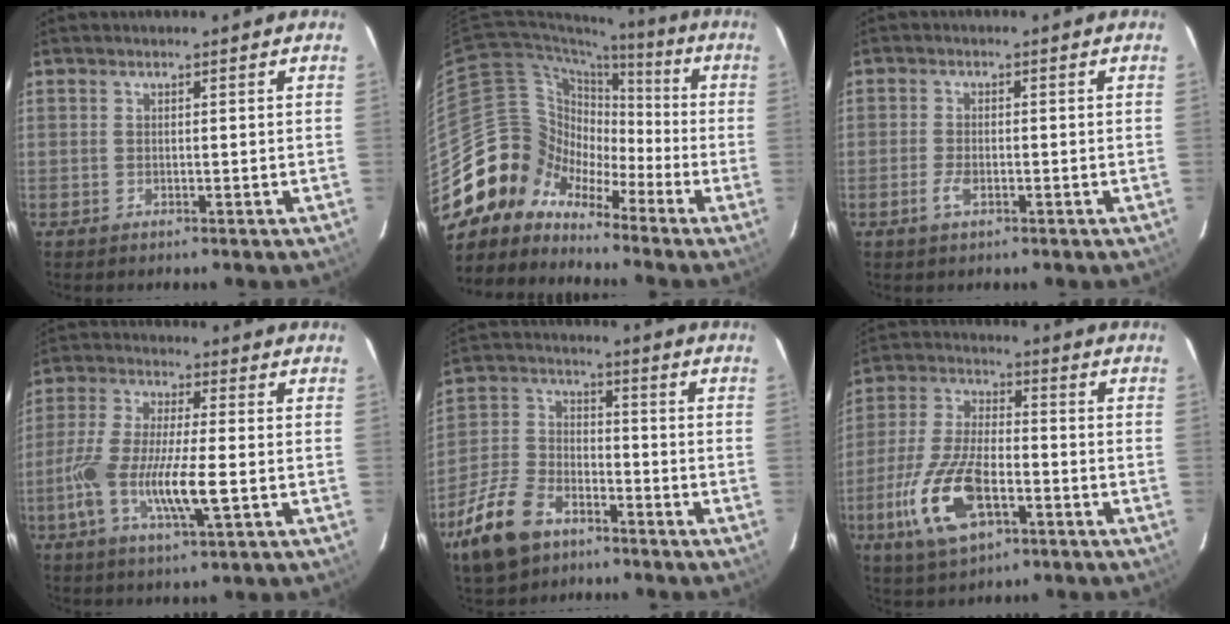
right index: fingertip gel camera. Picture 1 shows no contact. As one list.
[{"total": 11.9, "force": [-7.8, 9.0, 0.5], "torque": [-0.029, 0.051, -0.162]}, {"total": 2.7, "force": [-1.3, 1.4, 2.0], "torque": [-0.045, -0.003, -0.024]}, {"total": 13.0, "force": [-3.3, 2.6, 12.3], "torque": [-0.250, -0.012, -0.066]}, {"total": 14.4, "force": [-9.1, 8.0, 7.8], "torque": [-0.191, 0.002, -0.169]}, {"total": 15.7, "force": [-6.2, 7.0, 12.6], "torque": [-0.277, -0.014, -0.113]}]